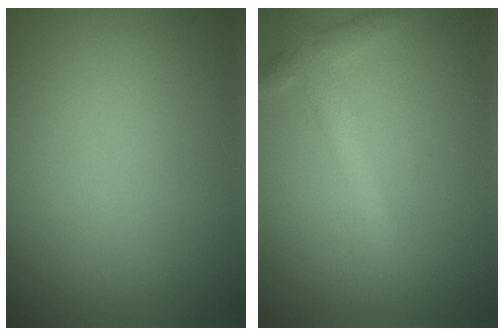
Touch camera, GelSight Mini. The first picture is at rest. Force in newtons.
{"total": 2.8, "press": 2.8, "slide": 0.3}